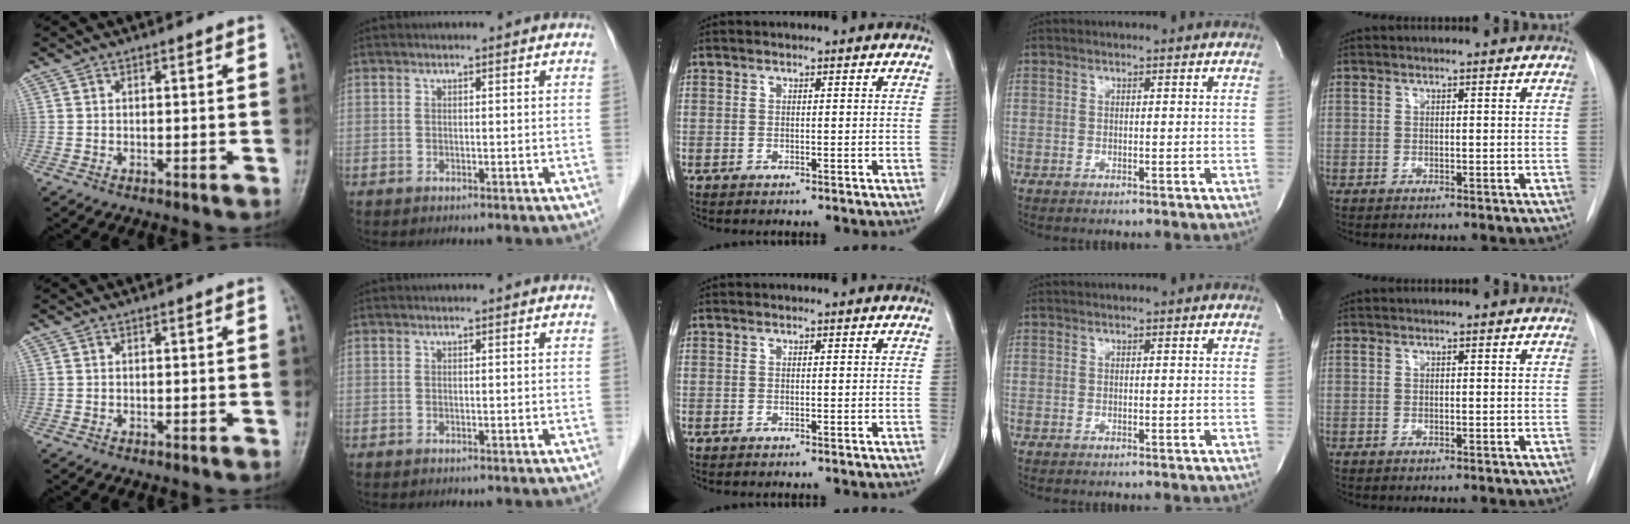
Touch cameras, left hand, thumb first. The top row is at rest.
{}